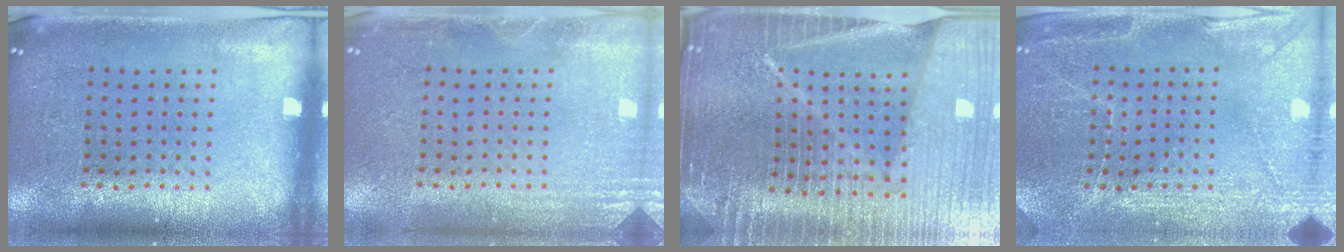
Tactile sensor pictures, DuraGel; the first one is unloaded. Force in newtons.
{"total": 2.2, "press": 2.1, "slide": 0.3}
{"total": 7.2, "press": 6.2, "slide": 3.8}
{"total": 2.9, "press": 2.9, "slide": 0.2}